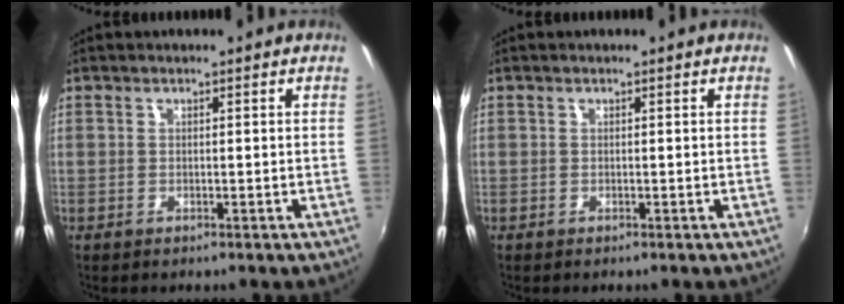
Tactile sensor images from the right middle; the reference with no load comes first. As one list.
[{"total": 0.0}]